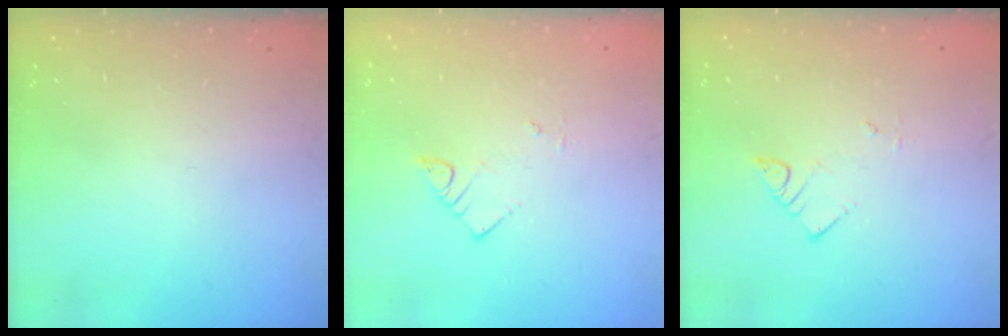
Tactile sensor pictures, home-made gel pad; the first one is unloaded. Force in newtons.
{"total": 3.4, "press": 3.4, "slide": 0.1}
{"total": 3.4, "press": 3.4, "slide": 0.1}